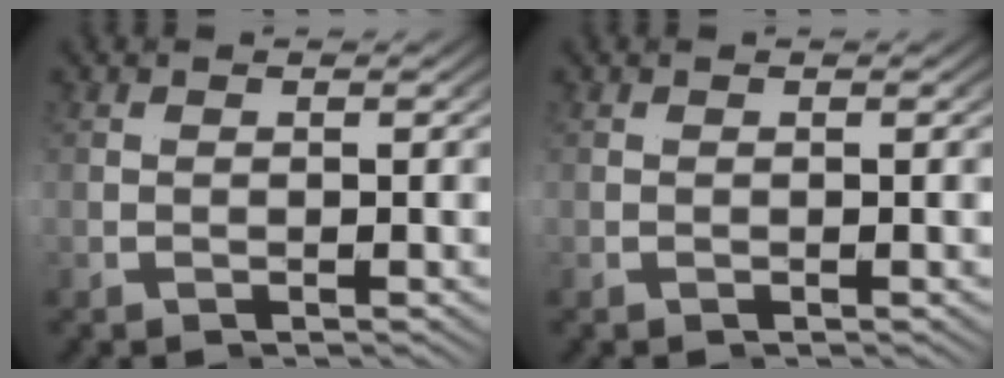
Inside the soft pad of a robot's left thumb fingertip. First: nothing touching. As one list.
[{"total": 0.0}]